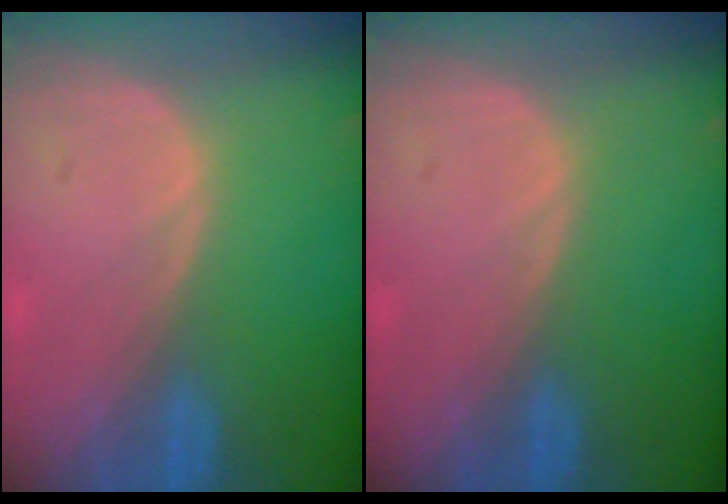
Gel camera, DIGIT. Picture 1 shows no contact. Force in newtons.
{"total": 0.0}